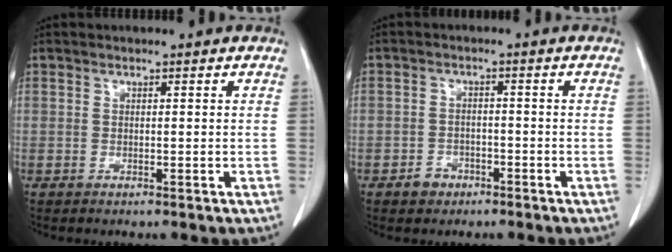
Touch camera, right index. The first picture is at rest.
{"total": 2.9, "force": [-1.7, 2.2, 0.6], "torque": [-0.008, 0.009, -0.026]}